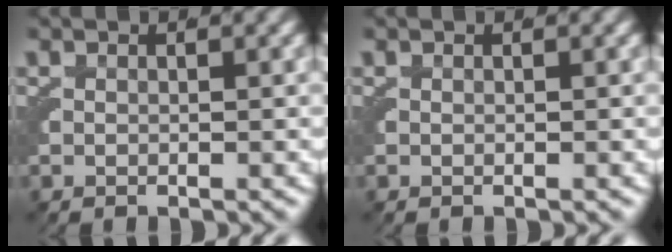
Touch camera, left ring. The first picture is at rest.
{"total": 0.0}